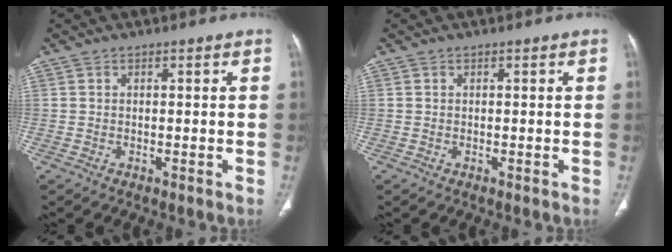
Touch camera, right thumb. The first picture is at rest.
{"total": 0.0}